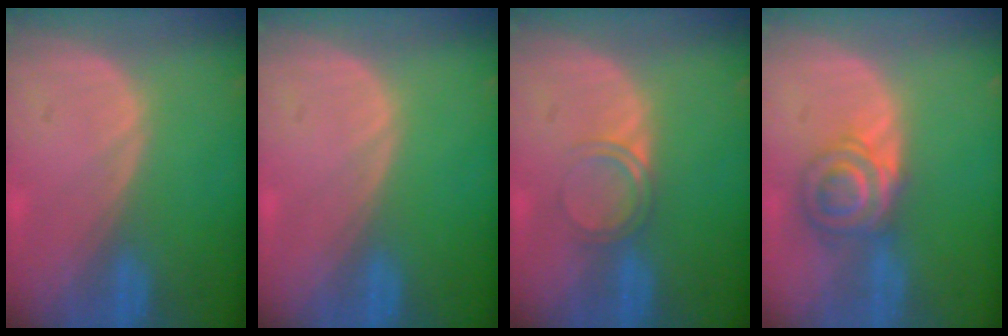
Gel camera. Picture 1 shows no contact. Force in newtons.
{"total": 0.0}
{"total": 2.8, "press": 2.8, "slide": 0.2}
{"total": 6.7, "press": 5.9, "slide": 3.2}